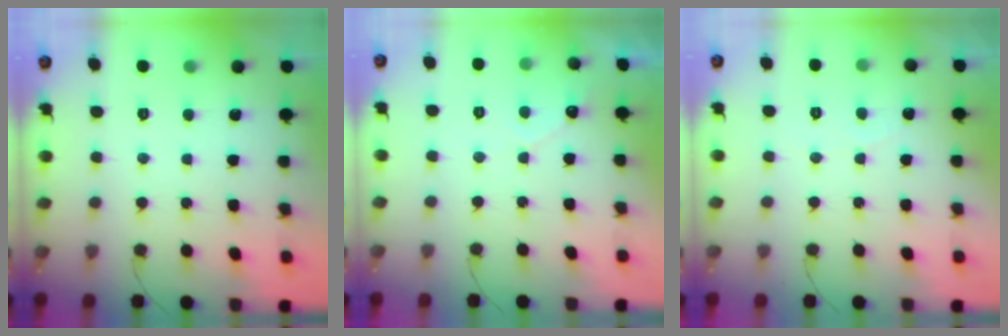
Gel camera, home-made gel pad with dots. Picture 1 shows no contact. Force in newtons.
{"total": 2.8, "press": 2.8, "slide": 0.1}
{"total": 1.9, "press": 1.9, "slide": 0.2}